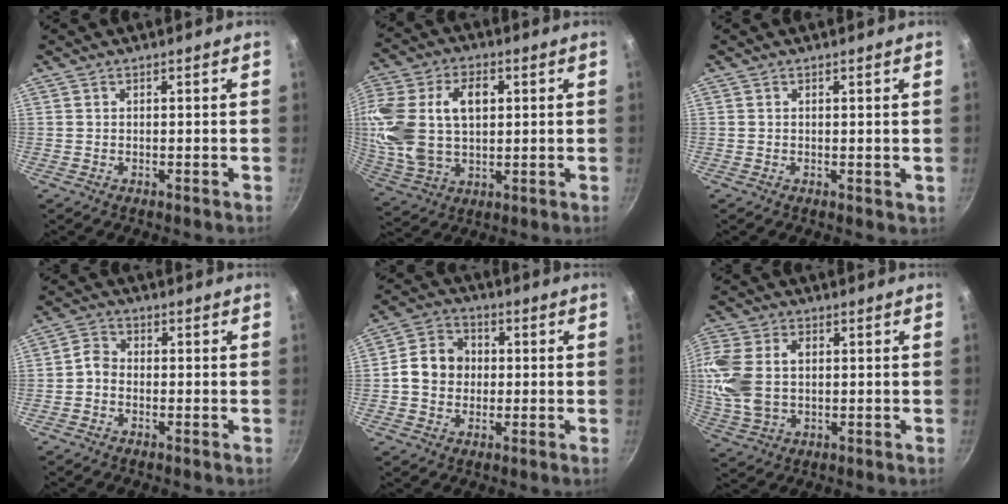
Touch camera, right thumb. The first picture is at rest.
{"total": 19.4, "force": [3.6, 12.6, 14.3], "torque": [-0.291, 0.007, 0.072]}
{"total": 0.8, "force": [0.4, 0.5, 0.4], "torque": [-0.001, -0.005, 0.004]}
{"total": 2.1, "force": [-0.9, 1.4, 1.2], "torque": [-0.027, 0.015, -0.025]}
{"total": 8.9, "force": [0.0, 7.6, 4.6], "torque": [-0.053, 0.016, -0.018]}
{"total": 12.0, "force": [1.3, 8.1, 8.8], "torque": [-0.183, 0.002, 0.024]}